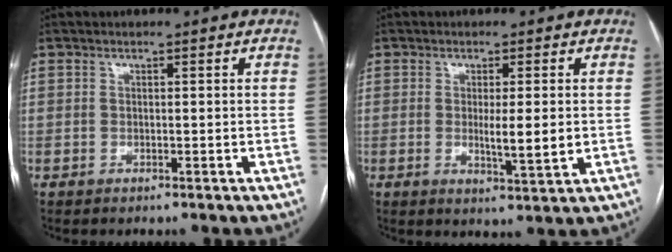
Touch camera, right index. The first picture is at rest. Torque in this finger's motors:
{"motor_torque": [1.31, 0.11, 0.53, 0.09]}